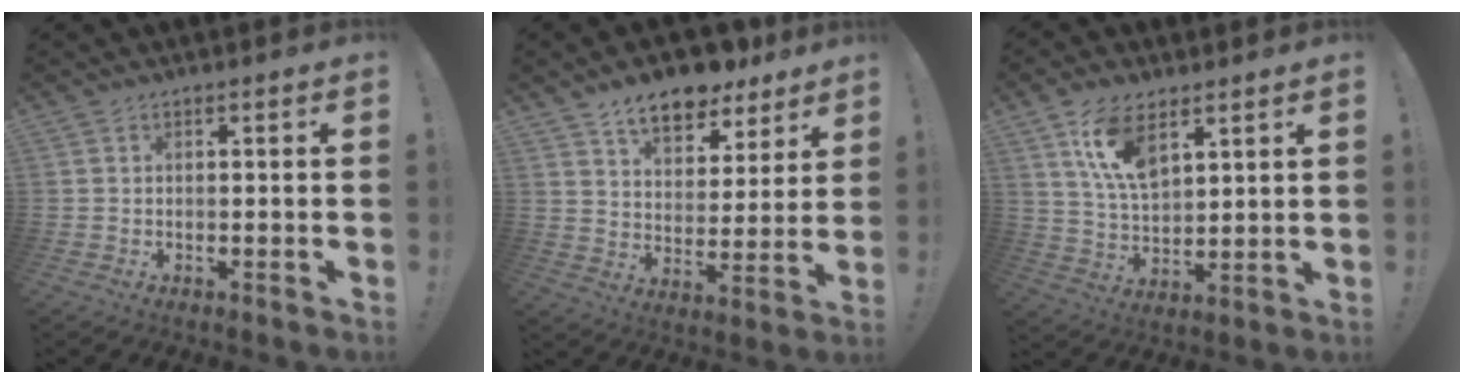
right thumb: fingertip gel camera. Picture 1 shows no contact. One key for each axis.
{"total": 12.2, "fx": 9.4, "fy": 5.8, "fz": 5.2, "tx": -0.083, "ty": -0.063, "tz": 0.168}
{"total": 12.2, "fx": 7.0, "fy": 6.2, "fz": 7.9, "tx": -0.154, "ty": -0.022, "tz": 0.131}